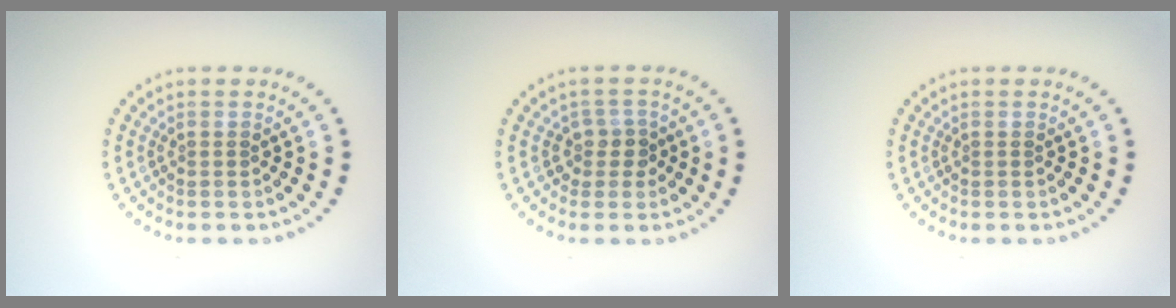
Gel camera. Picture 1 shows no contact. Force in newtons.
{"total": 1.9, "press": 1.6, "slide": 1.1}
{"total": 0.0}